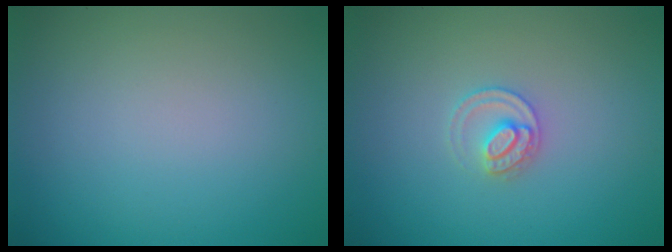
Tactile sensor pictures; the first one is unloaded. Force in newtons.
{"total": 2.1, "press": 2.1, "slide": 0.2}